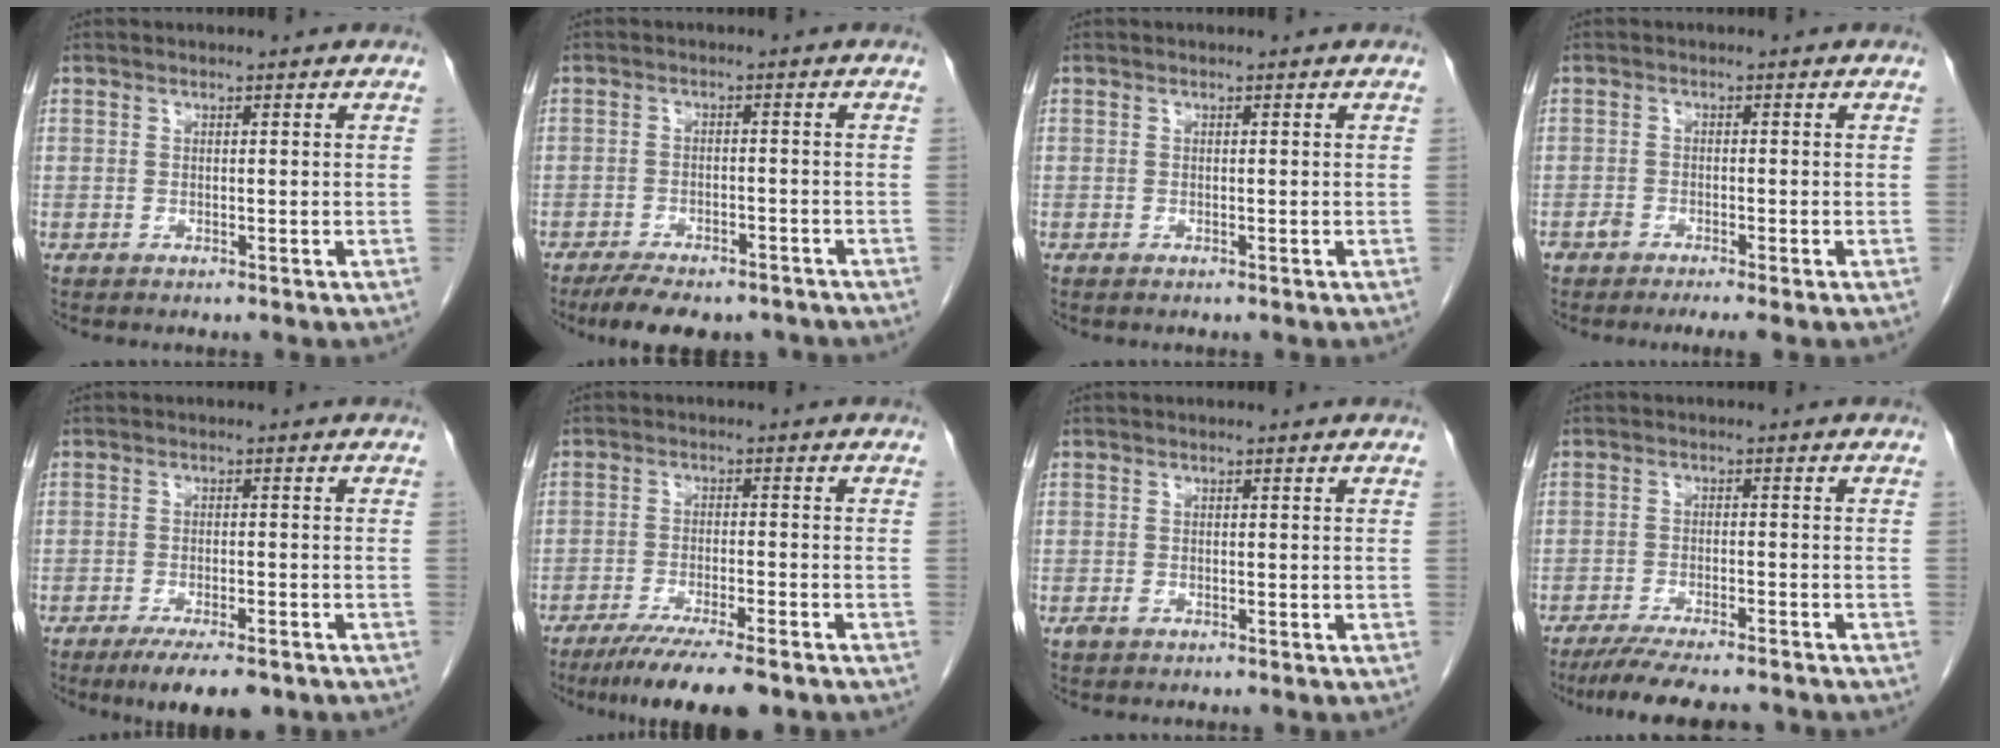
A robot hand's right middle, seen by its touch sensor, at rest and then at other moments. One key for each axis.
{"total": 10.7, "fx": -8.7, "fy": 4.0, "fz": 4.8, "tx": -0.066, "ty": 0.003, "tz": -0.123}
{"total": 0.0}
{"total": 2.5, "fx": -1.9, "fy": 0.5, "fz": 1.6, "tx": -0.031, "ty": -0.005, "tz": -0.035}
{"total": 7.6, "fx": -5.5, "fy": 2.0, "fz": 4.8, "tx": -0.067, "ty": -0.011, "tz": -0.079}
{"total": 10.5, "fx": -8.1, "fy": 1.0, "fz": 6.6, "tx": -0.096, "ty": -0.021, "tz": -0.125}
{"total": 0.9, "fx": -0.4, "fy": 0.6, "fz": 0.5, "tx": -0.012, "ty": 0.001, "tz": -0.005}
{"total": 11.3, "fx": -10.0, "fy": 1.5, "fz": 5.1, "tx": -0.075, "ty": -0.015, "tz": -0.146}